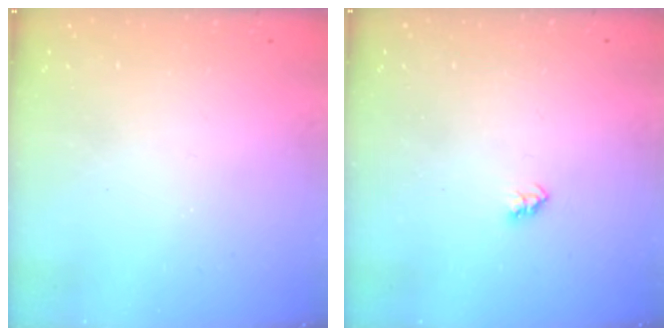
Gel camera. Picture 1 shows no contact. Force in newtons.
{"total": 2.3, "press": 2.2, "slide": 0.4}